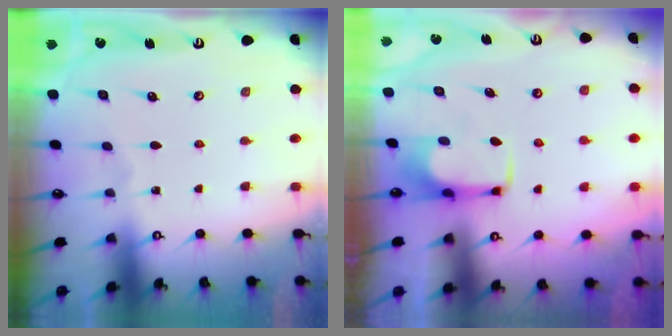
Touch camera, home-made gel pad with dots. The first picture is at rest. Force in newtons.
{"total": 2.1, "press": 2.1, "slide": 0.4}